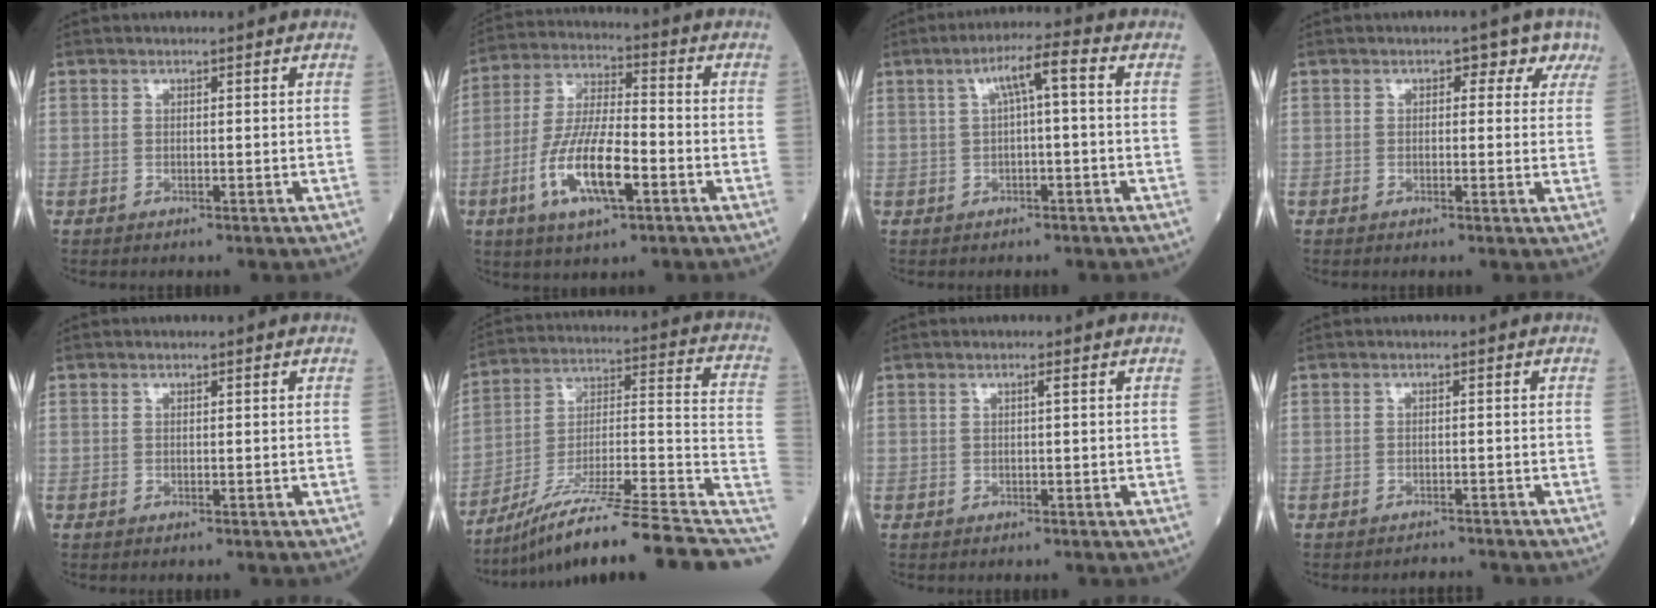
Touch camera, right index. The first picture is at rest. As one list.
[{"total": 12.5, "force": [-4.6, 3.0, 11.2], "torque": [-0.229, -0.003, -0.084]}, {"total": 5.3, "force": [0.9, 0.5, 5.2], "torque": [-0.089, 0.021, 0.014]}, {"total": 3.5, "force": [1.7, 2.3, 2.1], "torque": [-0.006, 0.018, 0.010]}, {"total": 0.0}, {"total": 23.5, "force": [-17.4, 1.1, 15.7], "torque": [-0.188, 0.016, -0.284]}, {"total": 0.5, "force": [0.1, -0.2, 0.5], "torque": [-0.011, -0.001, 0.005]}, {"total": 1.7, "force": [-1.7, -0.2, -0.4], "torque": [0.007, -0.007, -0.021]}]